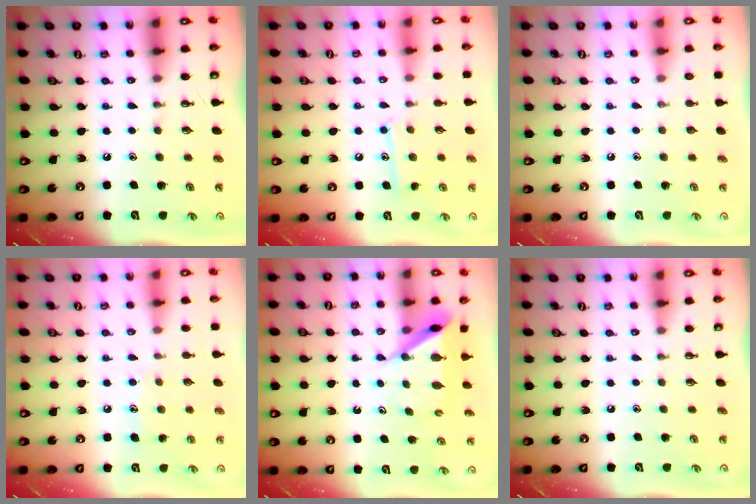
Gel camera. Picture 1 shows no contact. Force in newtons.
{"total": 9.3, "press": 9.3, "slide": 0.6}
{"total": 0.0}
{"total": 5.7, "press": 5.6, "slide": 0.6}
{"total": 8.3, "press": 8.2, "slide": 0.5}
{"total": 0.0}